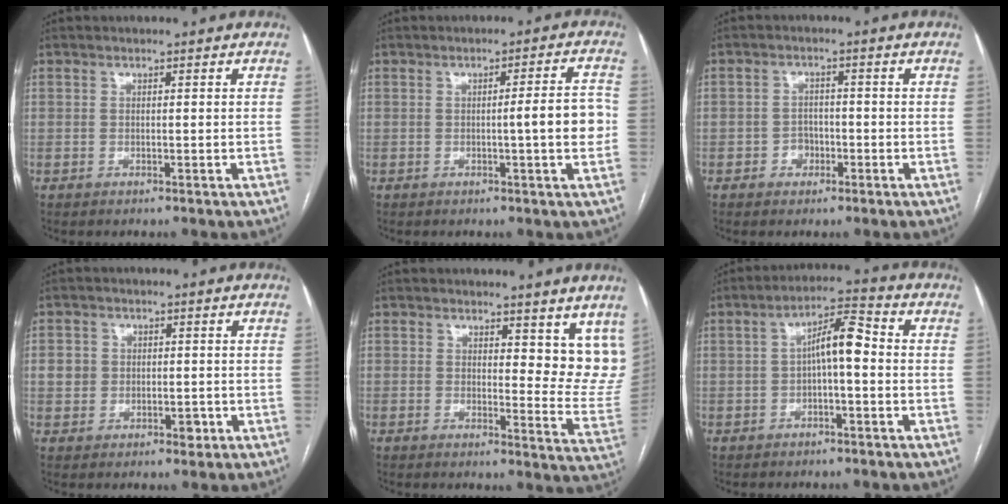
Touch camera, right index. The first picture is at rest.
{"total": 5.6, "force": [-0.6, 0.1, 5.5], "torque": [-0.071, 0.007, -0.011]}
{"total": 2.6, "force": [-1.1, 2.2, 0.9], "torque": [-0.005, 0.007, -0.020]}
{"total": 4.7, "force": [-0.4, 4.1, 2.2], "torque": [-0.028, 0.010, 0.003]}
{"total": 9.7, "force": [7.0, 3.9, 5.4], "torque": [-0.042, -0.031, 0.078]}
{"total": 6.7, "force": [-0.1, 1.7, 6.5], "torque": [-0.113, 0.028, -0.004]}